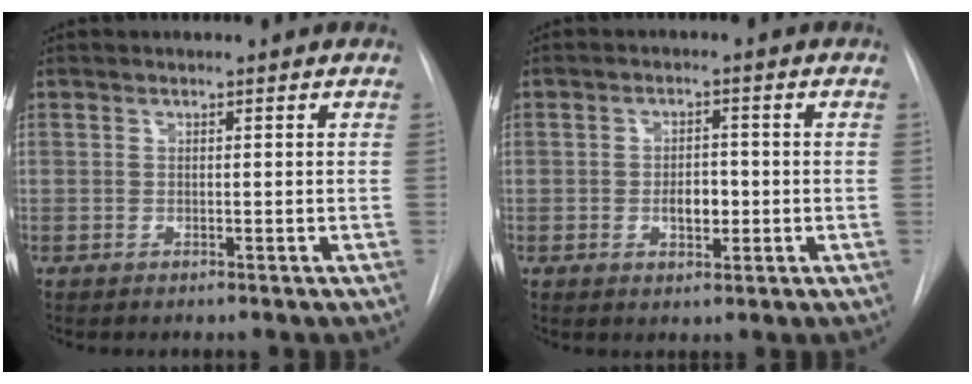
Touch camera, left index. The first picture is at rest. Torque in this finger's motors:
{"motor_torque": [0.54, 0.21, 0.08, 0.03]}